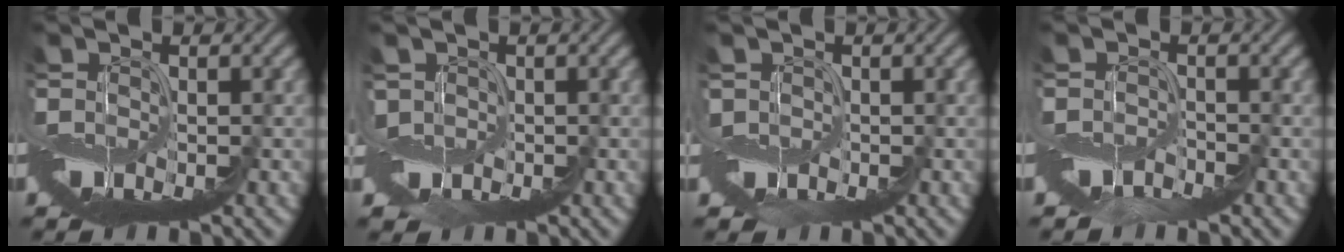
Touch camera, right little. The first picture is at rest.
{"total": 2.4, "force": [0.3, 1.7, 1.7], "torque": [-0.017, 0.009, 0.011]}
{"total": 1.4, "force": [0.2, 1.2, 0.6], "torque": [0.004, 0.008, 0.008]}
{"total": 1.2, "force": [-1.1, 0.0, -0.4], "torque": [0.007, 0.000, -0.020]}